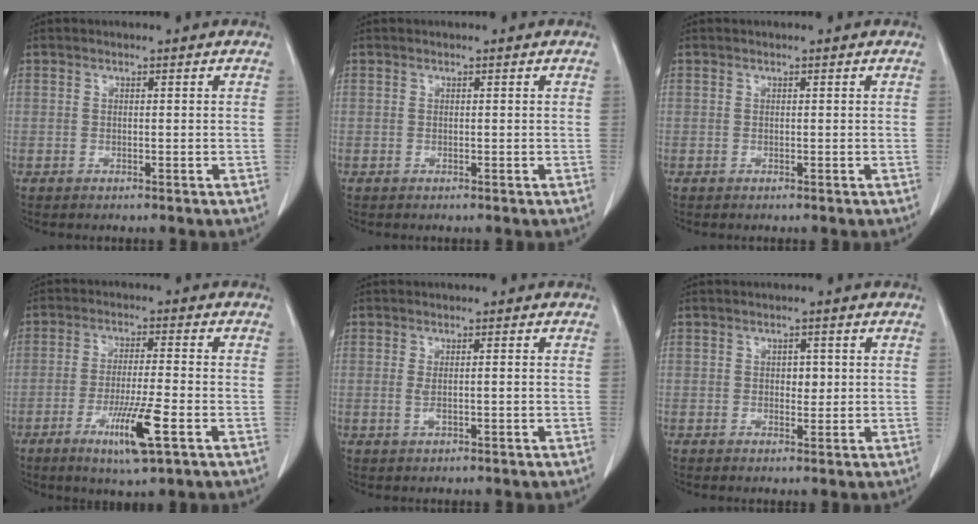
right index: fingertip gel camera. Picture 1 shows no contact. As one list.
[{"total": 0.0}, {"total": 0.0}, {"total": 8.9, "force": [-4.0, 0.3, 7.9], "torque": [-0.141, -0.020, -0.068]}, {"total": 2.1, "force": [-0.3, 0.4, 2.1], "torque": [-0.041, 0.001, 0.000]}, {"total": 1.9, "force": [0.2, 1.2, 1.4], "torque": [-0.017, 0.001, 0.004]}]